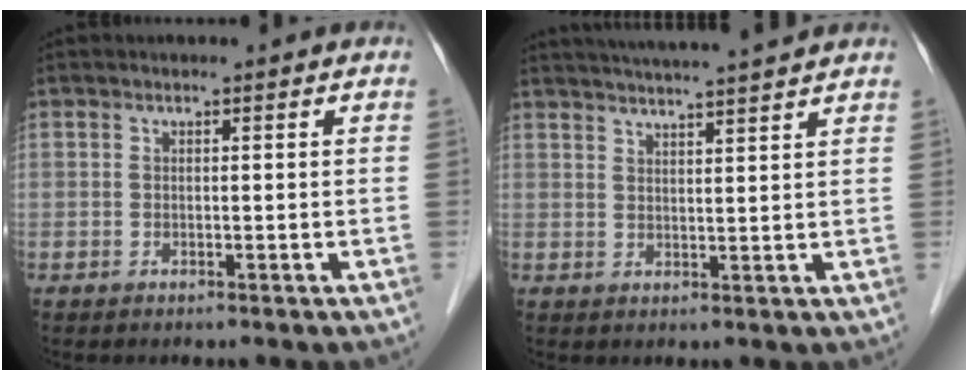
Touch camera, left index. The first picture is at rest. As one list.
[{"total": 11.4, "force": [10.3, -0.4, 4.8], "torque": [-0.076, 0.026, 0.140]}]